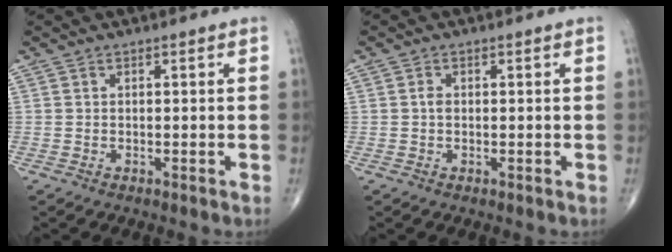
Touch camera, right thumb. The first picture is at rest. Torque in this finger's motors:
{"motor_torque": [0.26, 0.07, 0.26, -0.19, 0.03]}